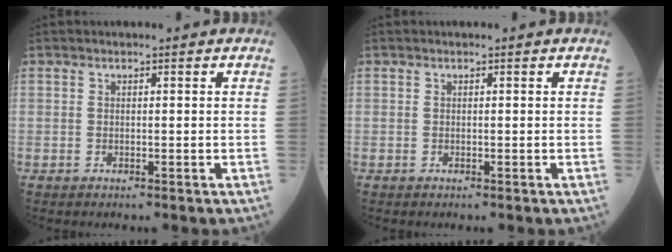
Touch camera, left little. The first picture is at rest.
{"total": 0.0}